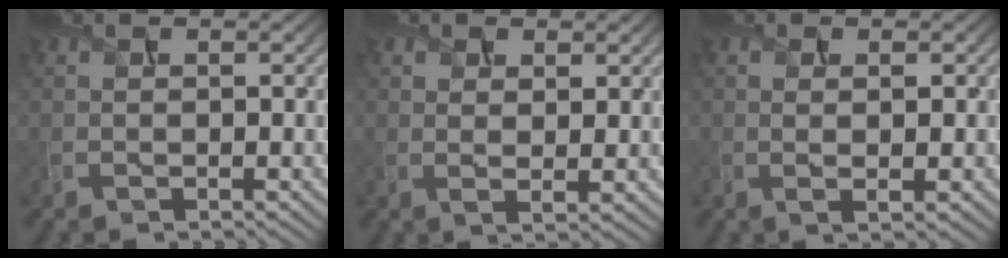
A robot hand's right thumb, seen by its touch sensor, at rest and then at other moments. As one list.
[{"total": 2.4, "force": [1.1, 1.1, 1.9], "torque": [-0.041, -0.008, 0.023]}, {"total": 2.1, "force": [0.1, 0.5, 2.1], "torque": [-0.042, -0.001, 0.003]}]